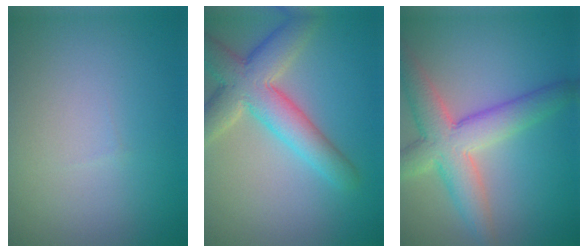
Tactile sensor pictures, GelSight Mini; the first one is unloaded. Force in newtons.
{"total": 6.8, "press": 6.8, "slide": 0.6}
{"total": 6.5, "press": 6.5, "slide": 0.4}